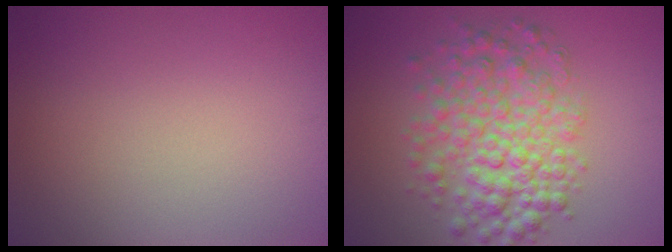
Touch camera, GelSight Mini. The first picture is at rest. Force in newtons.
{"total": 6.5, "press": 6.5, "slide": 0.2}